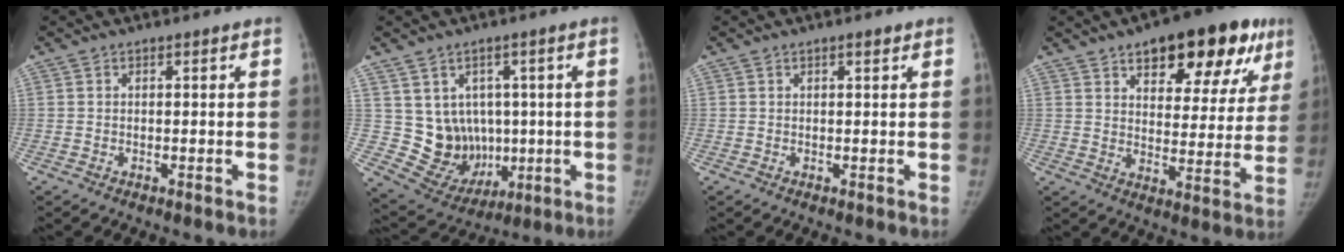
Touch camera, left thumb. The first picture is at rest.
{"total": 14.2, "force": [0.2, 12.3, 7.1], "torque": [-0.057, 0.003, 0.042]}
{"total": 0.8, "force": [0.5, 0.3, 0.6], "torque": [-0.005, -0.001, 0.007]}
{"total": 20.7, "force": [11.5, 9.4, 14.5], "torque": [-0.143, -0.021, 0.158]}